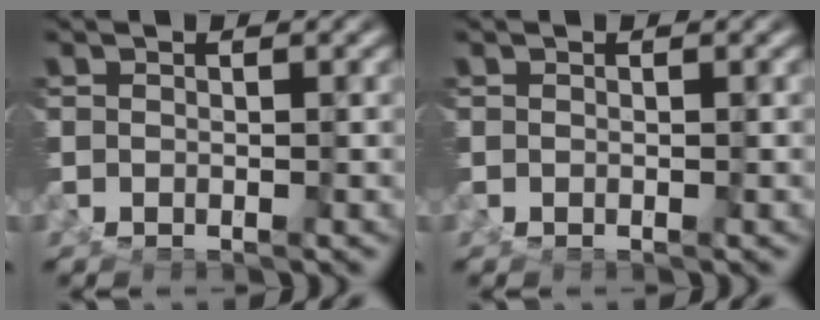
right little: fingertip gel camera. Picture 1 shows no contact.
{"total": 0.0}